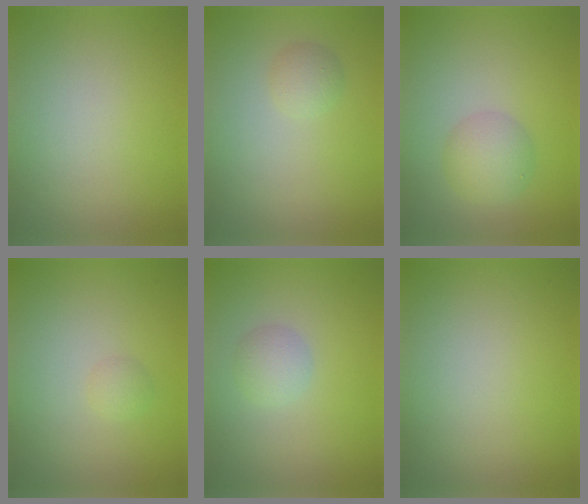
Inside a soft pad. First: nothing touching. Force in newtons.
{"total": 1.3, "press": 1.3, "slide": 0.0}
{"total": 3.0, "press": 3.0, "slide": 0.1}
{"total": 0.8, "press": 0.8, "slide": 0.0}
{"total": 1.8, "press": 1.8, "slide": 0.1}
{"total": 0.0}